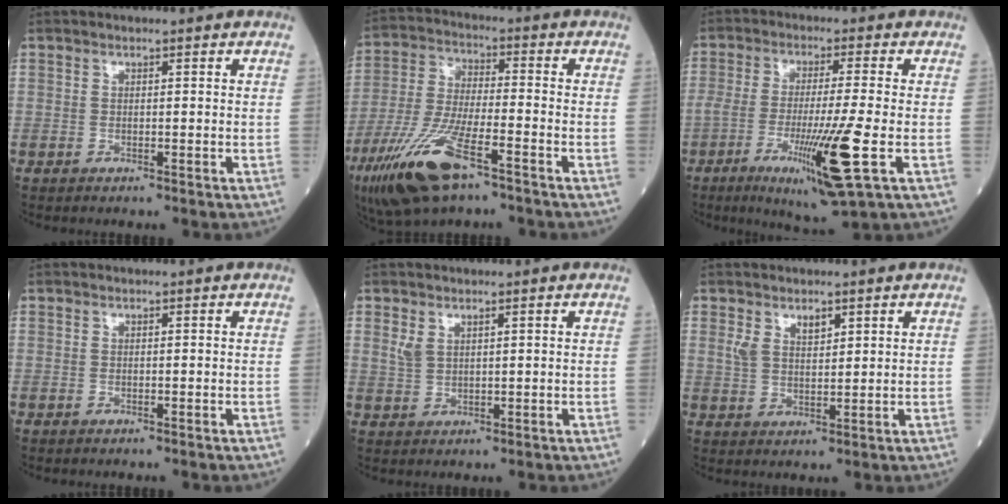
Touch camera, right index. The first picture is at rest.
{"total": 14.6, "force": [-8.5, 3.3, 11.4], "torque": [-0.241, -0.029, -0.156]}
{"total": 12.0, "force": [-4.1, -0.6, 11.3], "torque": [-0.209, -0.034, -0.069]}
{"total": 0.0}
{"total": 2.3, "force": [1.3, 1.2, 1.4], "torque": [-0.035, 0.002, 0.034]}
{"total": 3.8, "force": [2.2, 1.8, 2.6], "torque": [-0.055, 0.006, 0.048]}